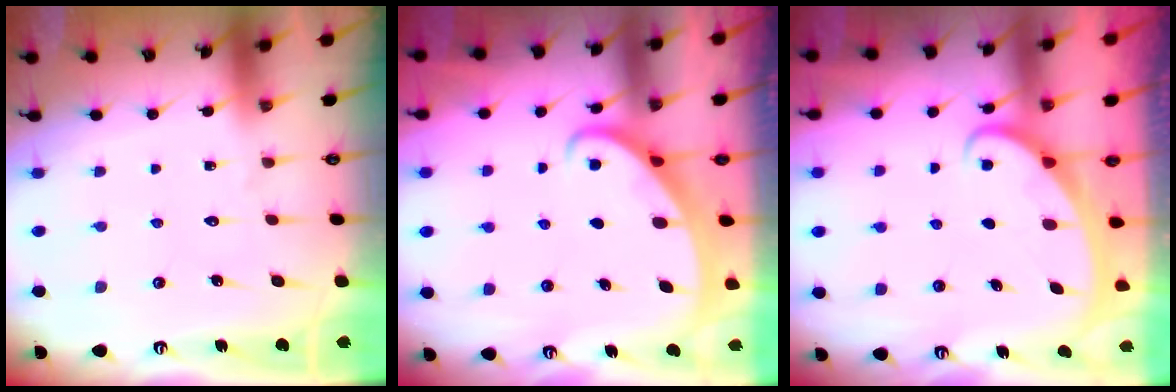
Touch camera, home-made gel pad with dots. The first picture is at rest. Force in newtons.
{"total": 2.4, "press": 2.4, "slide": 0.2}
{"total": 2.3, "press": 2.2, "slide": 0.3}